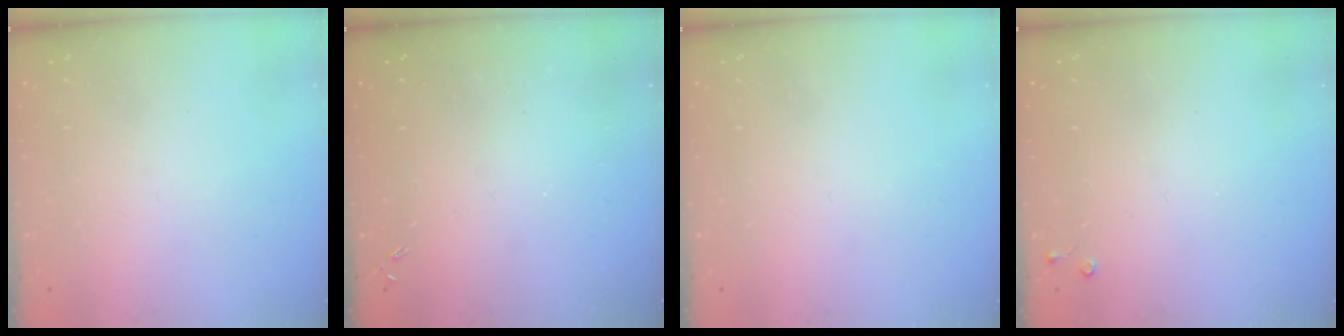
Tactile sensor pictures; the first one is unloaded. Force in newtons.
{"total": 0.0}
{"total": 0.0}
{"total": 2.7, "press": 2.7, "slide": 0.4}